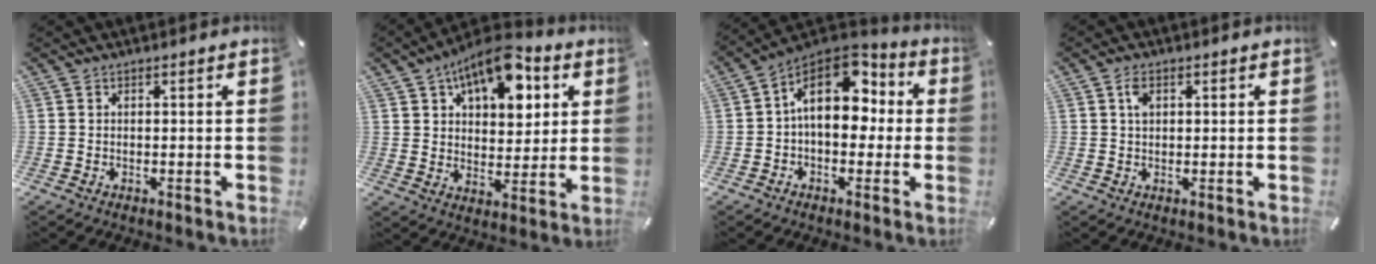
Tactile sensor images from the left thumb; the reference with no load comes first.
{"total": 14.1, "force": [7.8, 8.1, 8.5], "torque": [-0.127, -0.036, 0.137]}
{"total": 15.4, "force": [4.1, 9.6, 11.3], "torque": [-0.185, -0.016, 0.074]}
{"total": 2.6, "force": [0.7, 1.6, 1.8], "torque": [-0.032, 0.004, 0.010]}